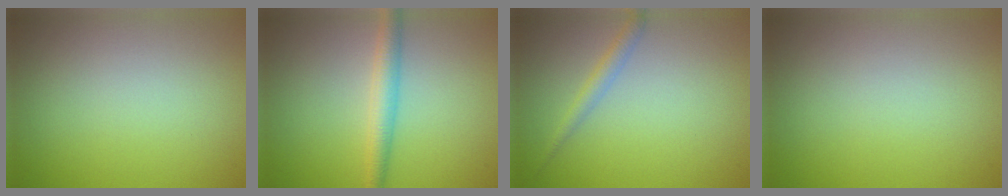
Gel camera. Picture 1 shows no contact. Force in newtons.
{"total": 2.7, "press": 2.7, "slide": 0.1}
{"total": 1.4, "press": 1.4, "slide": 0.0}
{"total": 0.0}